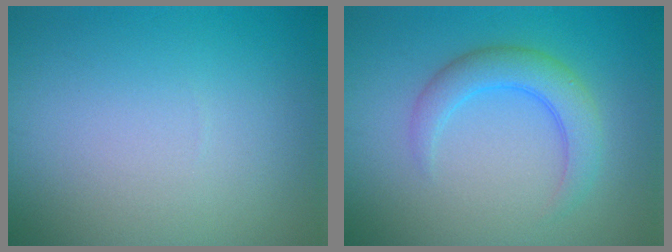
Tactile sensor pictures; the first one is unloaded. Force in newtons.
{"total": 3.6, "press": 3.6, "slide": 0.2}